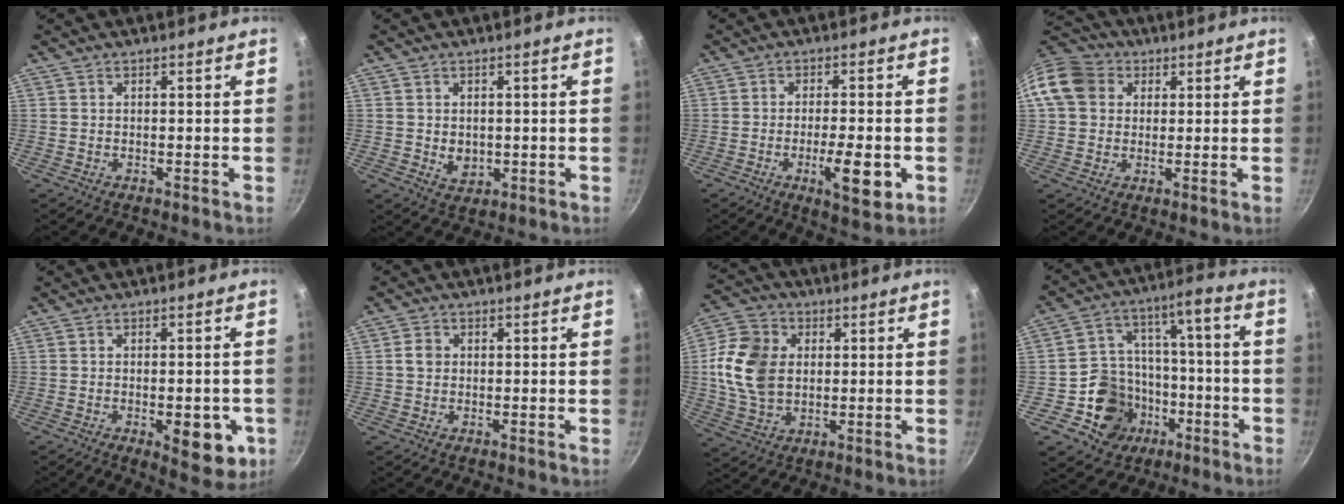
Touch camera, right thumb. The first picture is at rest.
{"total": 4.0, "force": [-0.1, 3.2, 2.4], "torque": [-0.028, -0.006, 0.006]}
{"total": 9.0, "force": [-2.8, 2.8, 8.1], "torque": [-0.111, 0.006, -0.037]}
{"total": 10.6, "force": [2.7, 9.0, 5.0], "torque": [-0.071, 0.017, 0.033]}
{"total": 10.1, "force": [-3.2, 4.6, 8.4], "torque": [-0.073, 0.006, -0.035]}
{"total": 2.5, "force": [0.2, 2.1, 1.2], "torque": [-0.013, 0.006, 0.001]}
{"total": 14.0, "force": [1.6, 10.6, 9.0], "torque": [-0.156, 0.003, 0.026]}
{"total": 15.4, "force": [-6.0, 13.1, 5.6], "torque": [-0.054, 0.062, -0.081]}